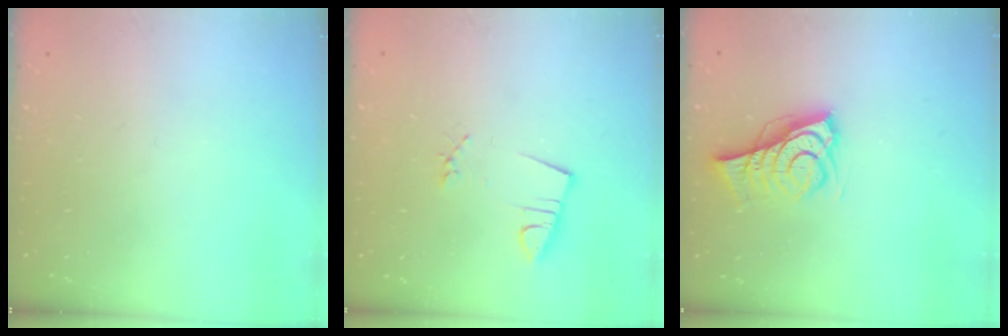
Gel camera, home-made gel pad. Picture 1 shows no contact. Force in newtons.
{"total": 2.9, "press": 1.5, "slide": 2.5}
{"total": 8.9, "press": 8.3, "slide": 3.2}